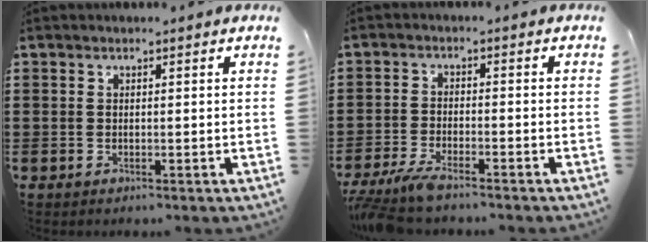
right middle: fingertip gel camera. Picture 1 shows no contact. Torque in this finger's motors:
{"motor_torque": [0.91, -0.15, 0.16, 0.04]}